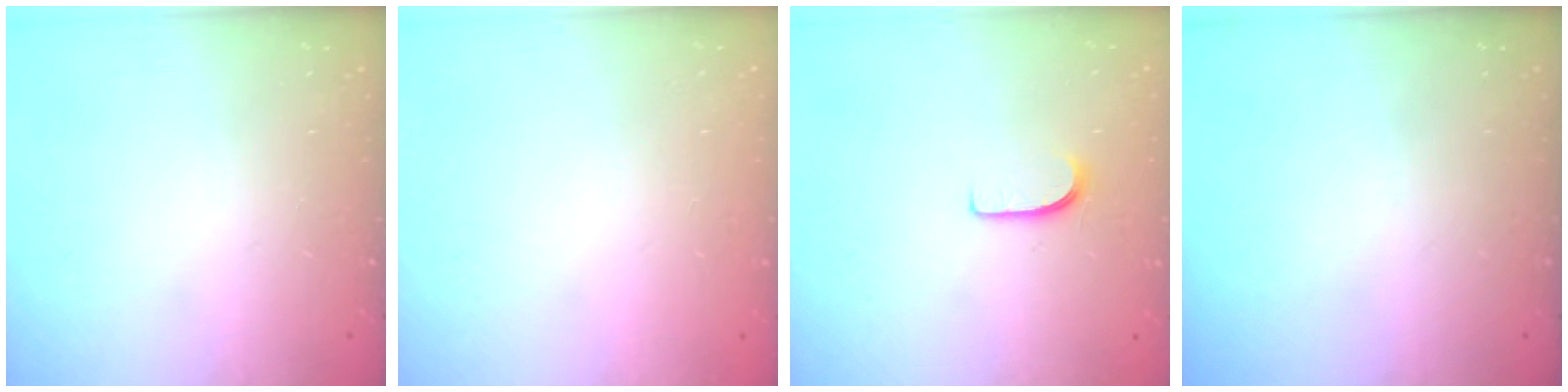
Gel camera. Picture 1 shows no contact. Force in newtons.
{"total": 0.0}
{"total": 5.4, "press": 5.3, "slide": 0.5}
{"total": 0.0}